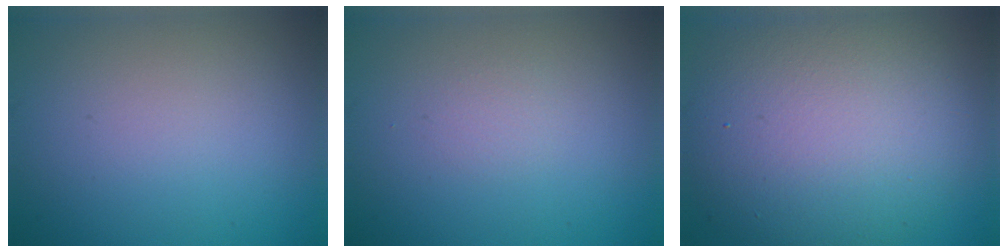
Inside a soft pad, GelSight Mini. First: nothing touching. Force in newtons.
{"total": 0.6, "press": 0.6, "slide": 0.0}
{"total": 11.0, "press": 11.0, "slide": 0.4}